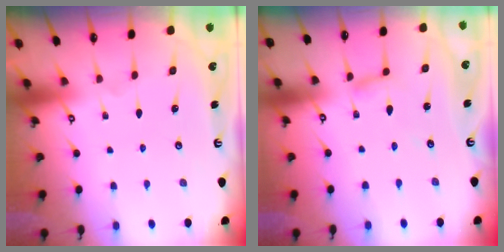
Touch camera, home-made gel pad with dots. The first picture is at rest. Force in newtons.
{"total": 2.8, "press": 2.8, "slide": 0.2}